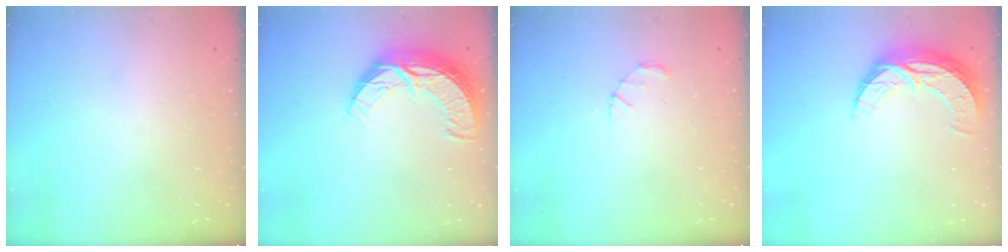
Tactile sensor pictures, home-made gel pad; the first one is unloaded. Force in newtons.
{"total": 11.4, "press": 11.4, "slide": 0.8}
{"total": 1.5, "press": 1.5, "slide": 0.3}
{"total": 8.9, "press": 8.9, "slide": 0.6}